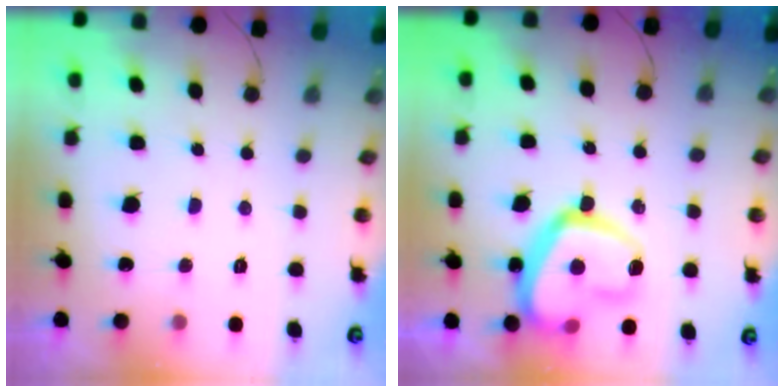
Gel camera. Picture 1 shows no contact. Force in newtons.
{"total": 18.1, "press": 18.0, "slide": 1.8}